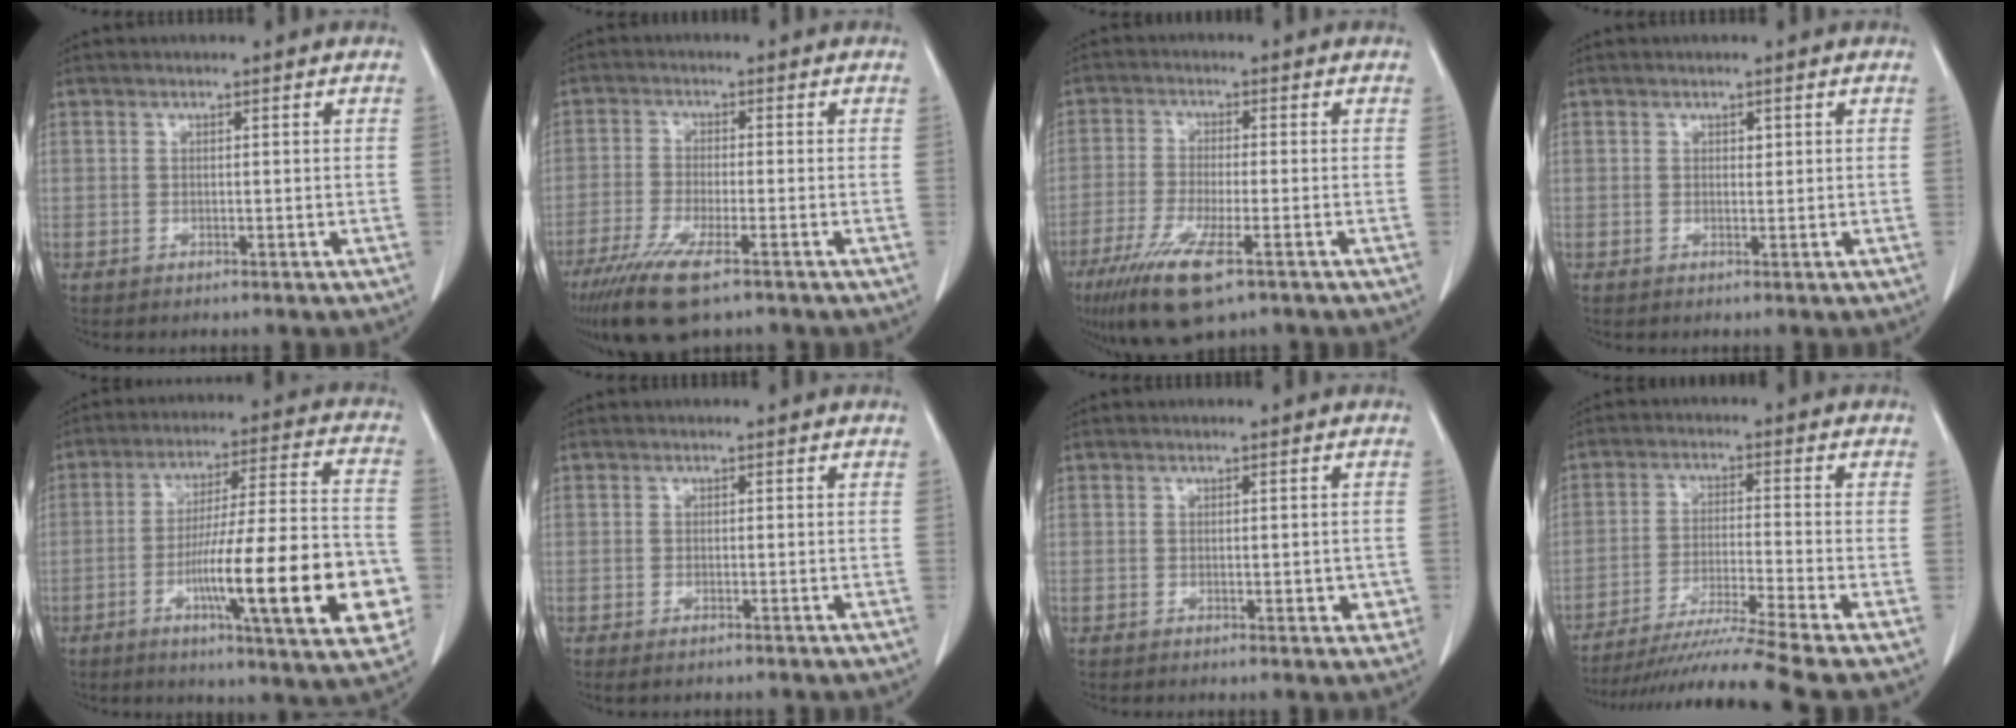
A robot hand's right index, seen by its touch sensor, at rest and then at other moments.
{"total": 9.3, "force": [-6.0, 1.4, 6.9], "torque": [-0.130, -0.025, -0.102]}
{"total": 10.0, "force": [-5.7, 1.5, 8.0], "torque": [-0.157, -0.028, -0.099]}
{"total": 0.7, "force": [0.3, 0.4, 0.4], "torque": [-0.003, -0.001, 0.005]}
{"total": 22.1, "force": [-6.4, 2.2, 21.0], "torque": [-0.275, -0.001, -0.091]}
{"total": 0.9, "force": [-0.7, 0.1, 0.6], "torque": [-0.012, -0.003, -0.009]}
{"total": 2.5, "force": [-0.3, 1.4, 2.1], "torque": [-0.016, 0.004, 0.000]}
{"total": 12.9, "force": [-10.8, -3.3, 6.3], "torque": [-0.087, -0.027, -0.171]}